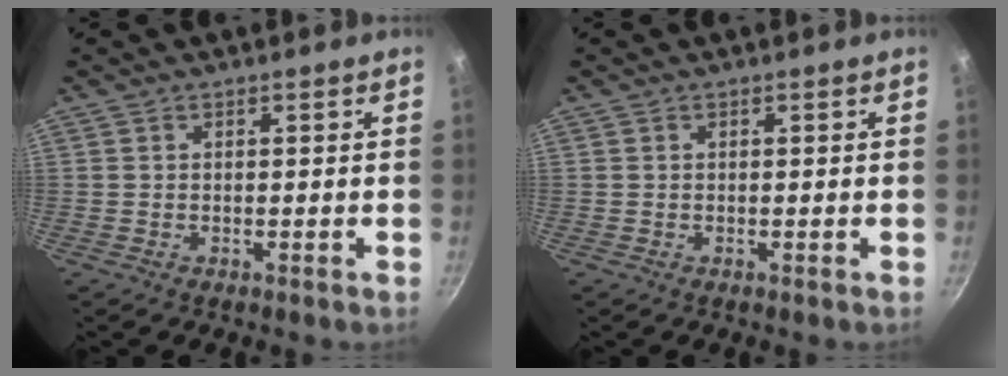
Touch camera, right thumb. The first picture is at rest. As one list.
[{"total": 0.0}]